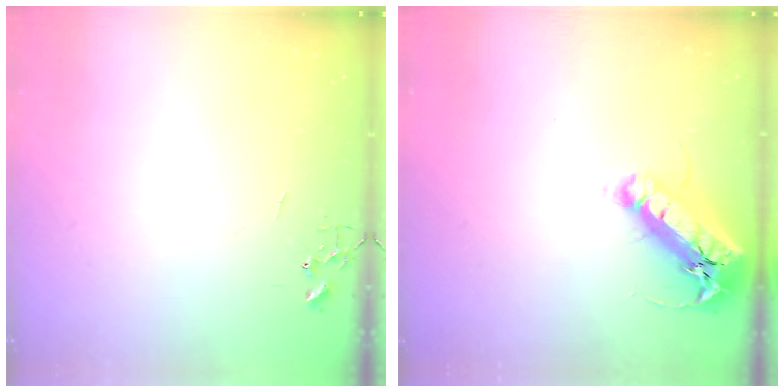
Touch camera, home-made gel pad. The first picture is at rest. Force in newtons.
{"total": 18.8, "press": 18.4, "slide": 3.8}